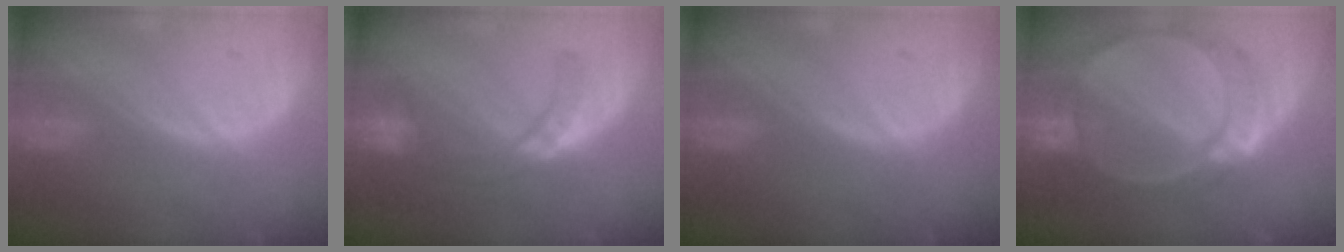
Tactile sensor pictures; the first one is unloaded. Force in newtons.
{"total": 7.3, "press": 6.3, "slide": 3.6}
{"total": 0.0}
{"total": 9.4, "press": 8.3, "slide": 4.5}